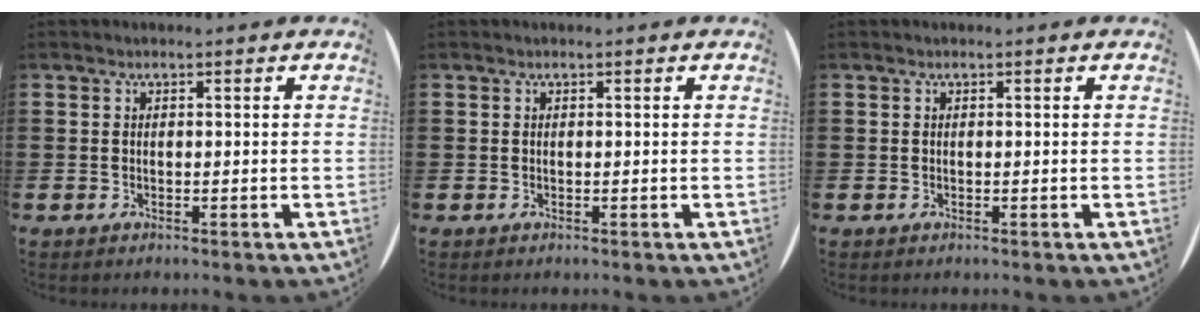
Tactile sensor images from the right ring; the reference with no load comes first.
{"total": 0.0}
{"total": 0.0}